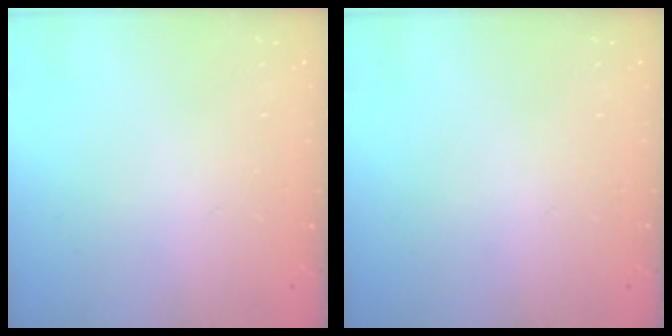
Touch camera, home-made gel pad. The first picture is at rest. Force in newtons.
{"total": 0.0}